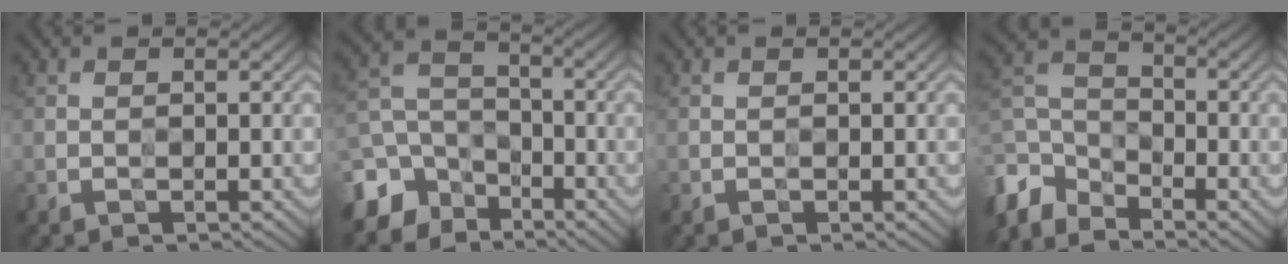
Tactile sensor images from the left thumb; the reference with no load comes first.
{"total": 9.4, "force": [-5.9, 6.7, 3.2], "torque": [-0.106, -0.020, -0.118]}
{"total": 0.0}
{"total": 7.6, "force": [-5.7, 4.0, 3.1], "torque": [-0.077, -0.005, -0.134]}